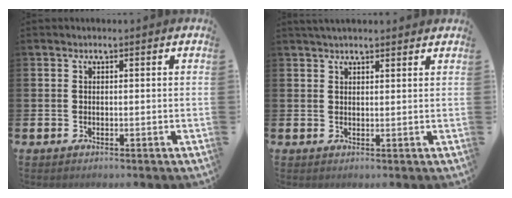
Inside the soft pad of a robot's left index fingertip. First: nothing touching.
{"total": 2.3, "force": [2.2, 0.4, 0.6], "torque": [-0.005, -0.003, 0.037]}